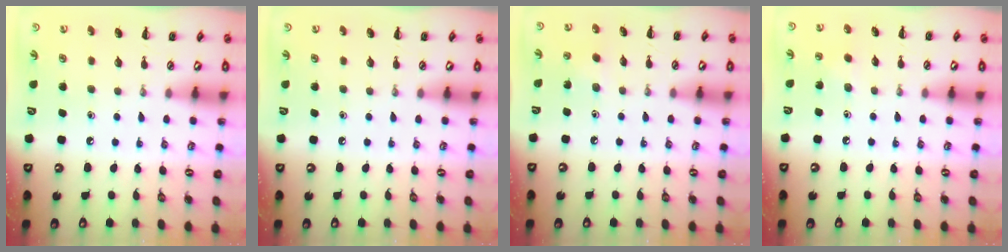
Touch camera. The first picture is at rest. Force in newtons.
{"total": 0.0}
{"total": 3.3, "press": 3.2, "slide": 1.0}
{"total": 5.0, "press": 4.7, "slide": 1.6}